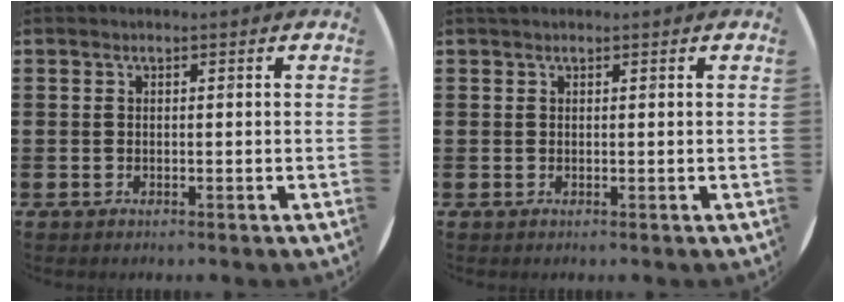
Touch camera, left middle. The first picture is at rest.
{"total": 0.5, "force": [0.5, 0.1, 0.0], "torque": [-0.001, 0.002, 0.010]}